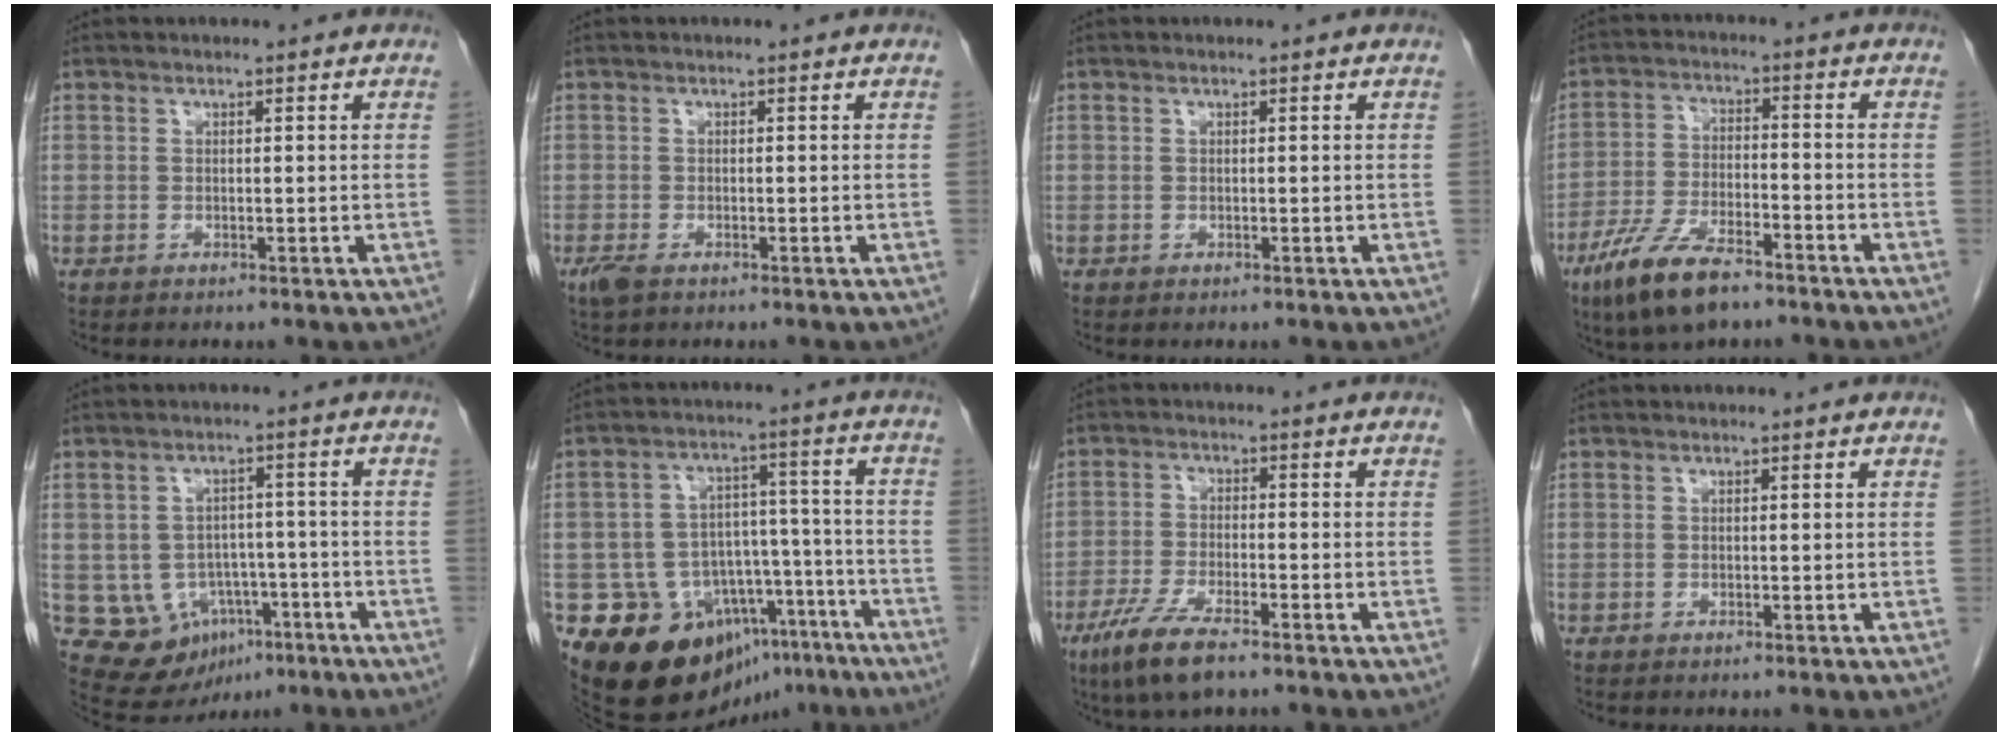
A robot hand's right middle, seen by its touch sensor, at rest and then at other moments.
{"total": 2.2, "force": [-1.4, 0.9, 1.5], "torque": [-0.039, -0.006, -0.021]}
{"total": 0.0}
{"total": 10.7, "force": [-7.3, 3.3, 7.1], "torque": [-0.147, -0.014, -0.132]}
{"total": 9.3, "force": [-3.5, 7.7, 3.9], "torque": [-0.062, 0.021, -0.038]}
{"total": 18.1, "force": [-12.8, 11.1, 6.4], "torque": [-0.088, 0.064, -0.176]}
{"total": 8.1, "force": [-5.4, 1.6, 5.8], "torque": [-0.119, -0.017, -0.097]}
{"total": 0.0}